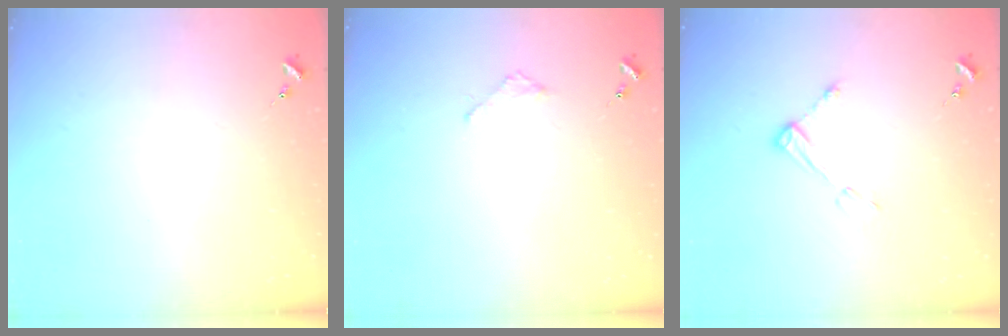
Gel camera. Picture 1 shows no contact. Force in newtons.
{"total": 2.1, "press": 2.1, "slide": 0.2}
{"total": 6.0, "press": 5.9, "slide": 0.6}